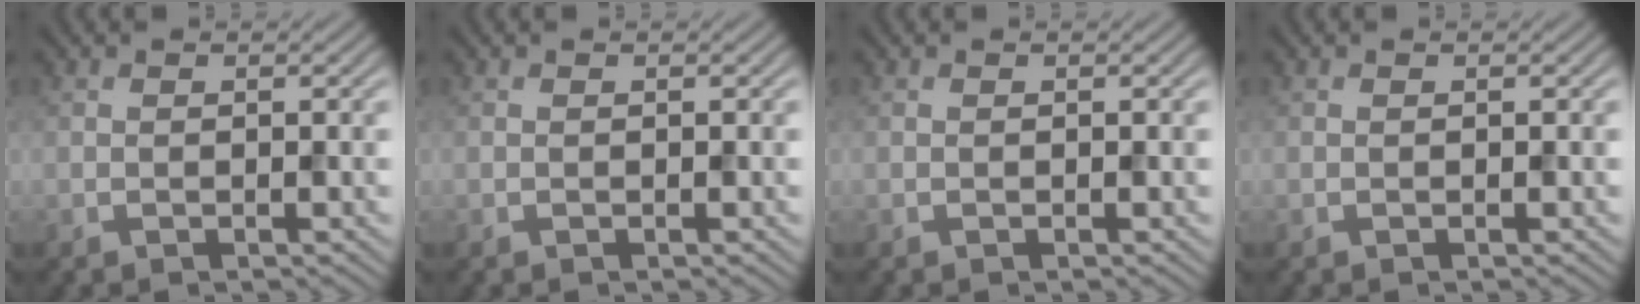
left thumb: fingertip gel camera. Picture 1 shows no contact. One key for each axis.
{"total": 0.0}
{"total": 0.0}
{"total": 0.0}